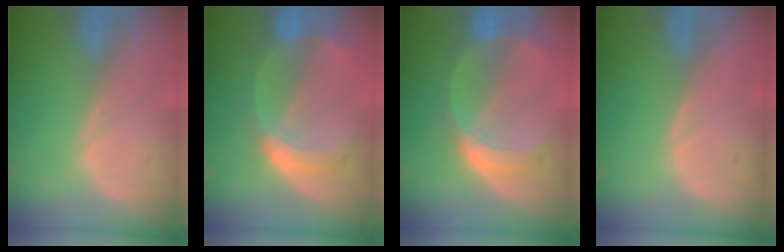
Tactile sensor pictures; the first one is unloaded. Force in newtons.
{"total": 7.3, "press": 6.5, "slide": 3.4}
{"total": 7.6, "press": 6.8, "slide": 3.5}
{"total": 0.0}